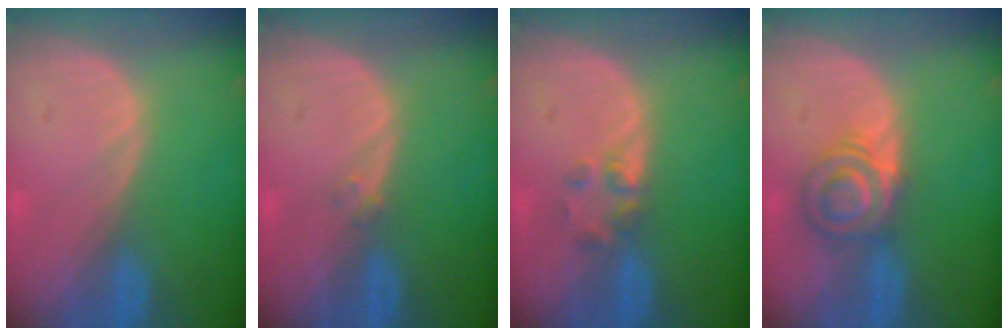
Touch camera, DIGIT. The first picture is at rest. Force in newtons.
{"total": 1.0, "press": 0.9, "slide": 0.4}
{"total": 2.3, "press": 2.2, "slide": 0.8}
{"total": 5.8, "press": 5.7, "slide": 1.1}